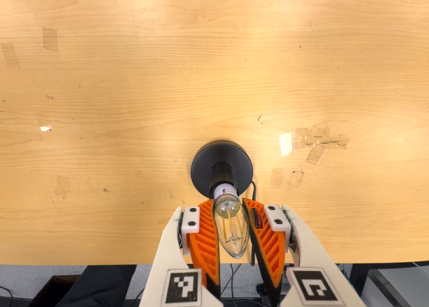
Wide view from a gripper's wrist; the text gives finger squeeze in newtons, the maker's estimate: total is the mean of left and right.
{"total": 16.4, "left": 16.8, "right": 16.0}